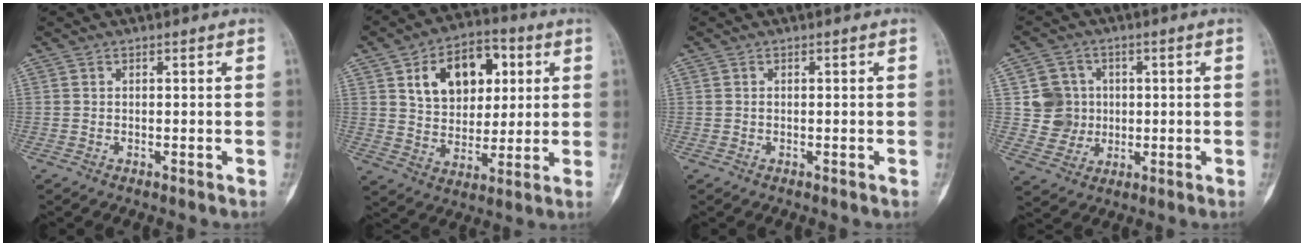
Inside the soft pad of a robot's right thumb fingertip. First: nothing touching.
{"total": 15.5, "force": [5.1, 10.3, 10.4], "torque": [-0.120, -0.004, 0.084]}
{"total": 0.0}
{"total": 7.6, "force": [1.0, 7.4, 1.3], "torque": [0.018, 0.007, 0.020]}